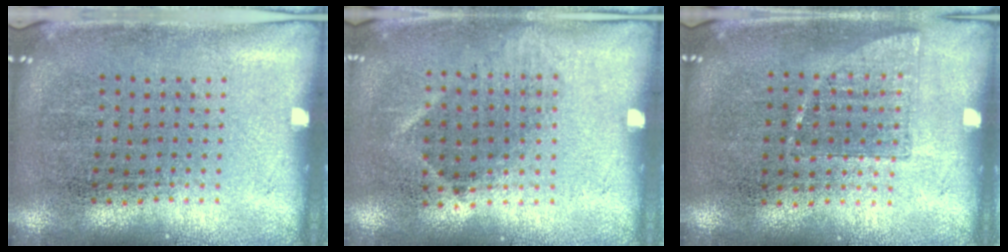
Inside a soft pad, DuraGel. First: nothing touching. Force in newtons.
{"total": 1.1, "press": 0.9, "slide": 0.7}
{"total": 0.7, "press": 0.7, "slide": 0.3}